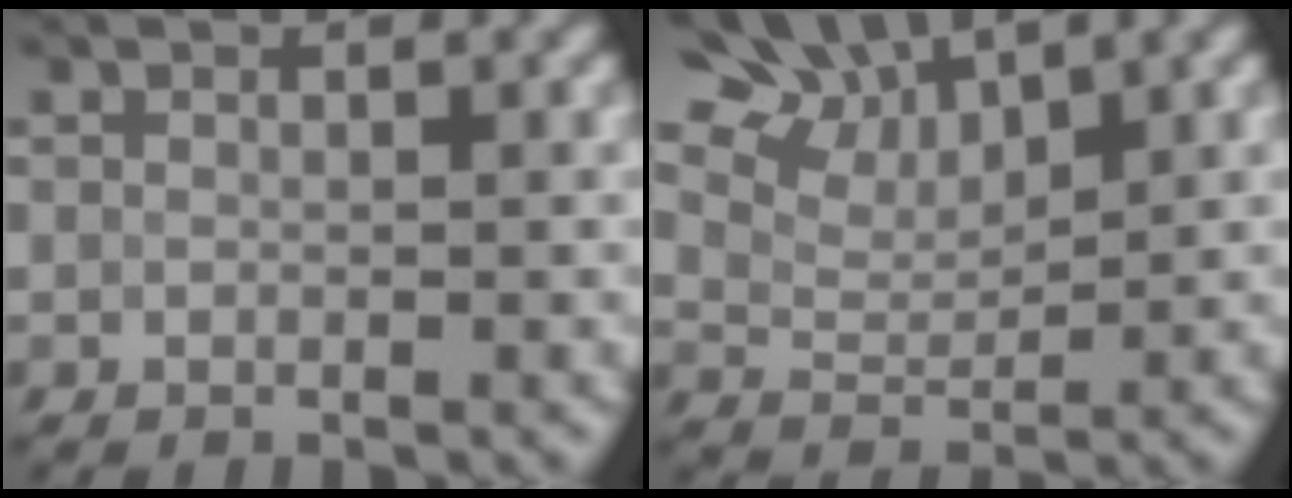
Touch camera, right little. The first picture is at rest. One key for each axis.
{"total": 7.9, "fx": 5.0, "fy": 4.0, "fz": 4.8, "tx": -0.096, "ty": 0.019, "tz": 0.067}